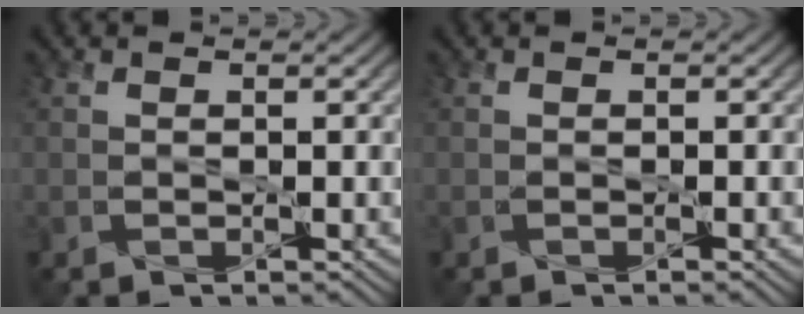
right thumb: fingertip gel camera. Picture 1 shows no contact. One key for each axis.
{"total": 0.5, "fx": -0.3, "fy": 0.0, "fz": 0.4, "tx": -0.006, "ty": 0.000, "tz": -0.005}